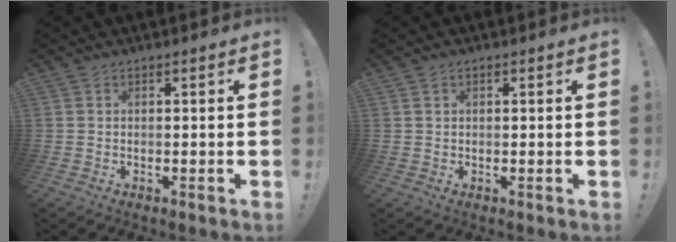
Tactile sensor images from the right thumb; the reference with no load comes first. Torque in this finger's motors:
{"motor_torque": [-0.30, -0.09, -0.32, -0.01, 0.07]}